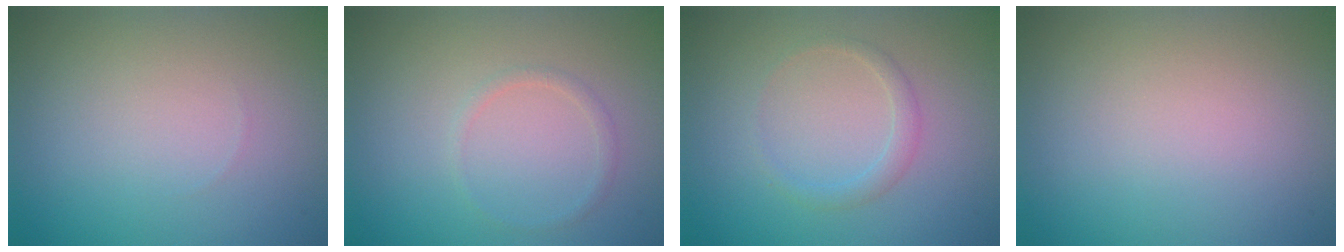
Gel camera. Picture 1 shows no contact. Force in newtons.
{"total": 0.9, "press": 0.9, "slide": 0.1}
{"total": 1.4, "press": 1.4, "slide": 0.1}
{"total": 0.0}